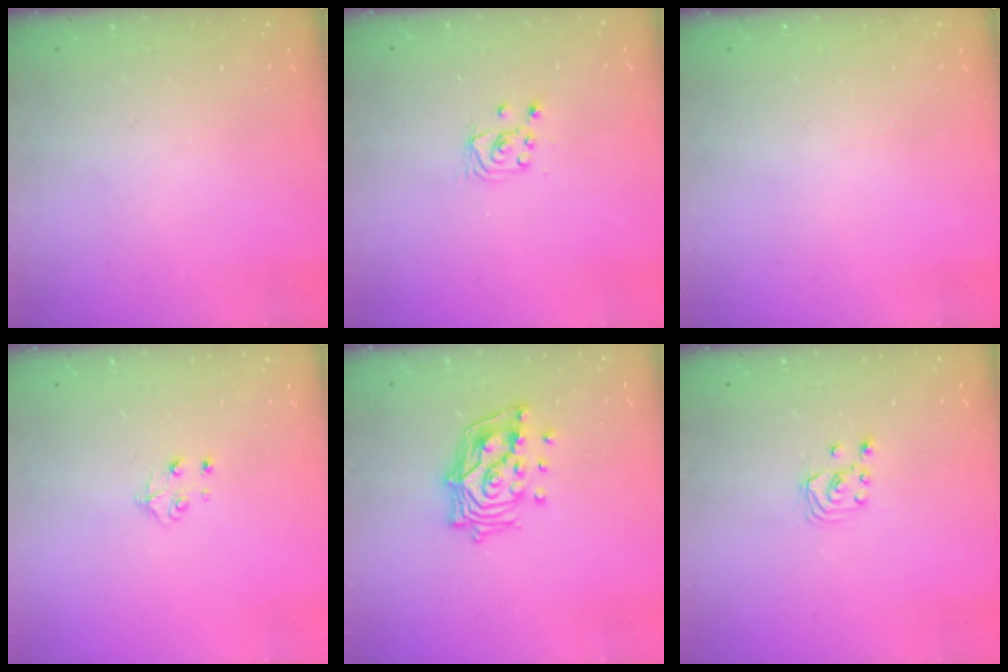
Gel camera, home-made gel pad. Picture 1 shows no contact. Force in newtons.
{"total": 3.4, "press": 3.4, "slide": 0.3}
{"total": 0.0}
{"total": 4.5, "press": 4.5, "slide": 0.4}
{"total": 14.1, "press": 14.0, "slide": 1.8}
{"total": 2.7, "press": 2.7, "slide": 0.3}